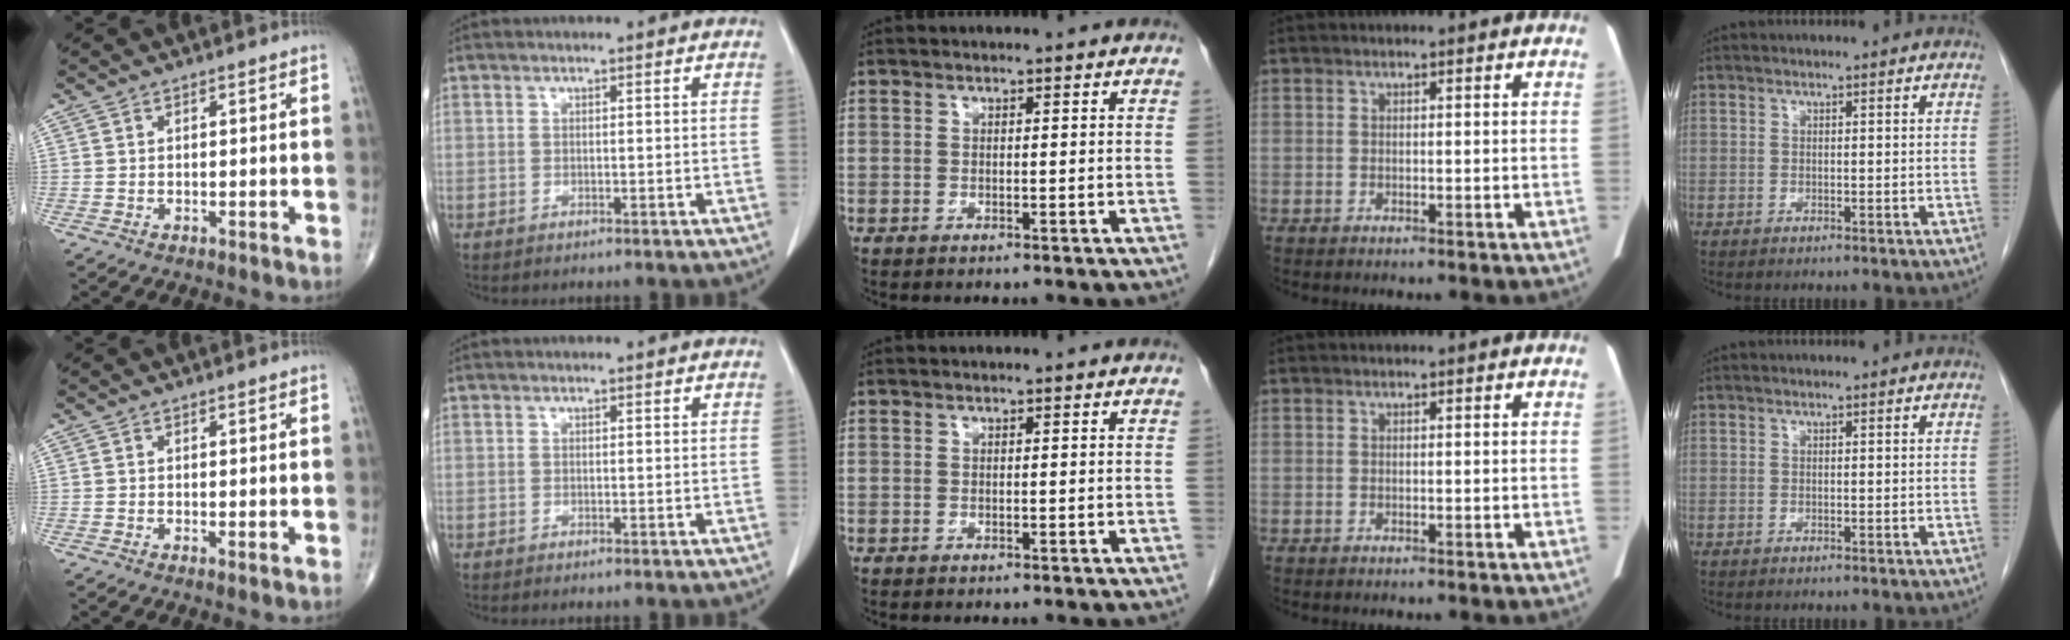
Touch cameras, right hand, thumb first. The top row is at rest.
{"thumb": {"total": 0.8, "force": [-0.1, 0.2, 0.8], "torque": [-0.016, -0.004, -0.004]}}